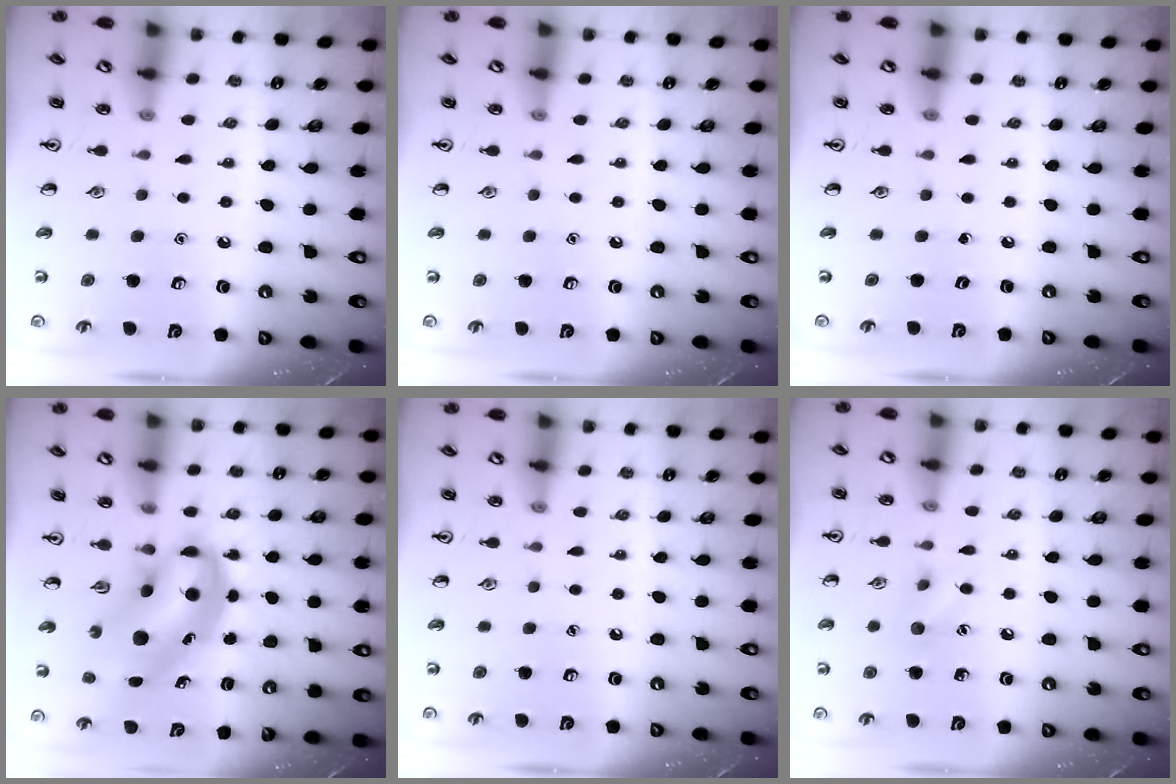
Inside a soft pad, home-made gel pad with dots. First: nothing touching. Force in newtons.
{"total": 0.0}
{"total": 0.0}
{"total": 7.6, "press": 7.3, "slide": 2.0}
{"total": 0.0}
{"total": 6.7, "press": 6.4, "slide": 2.0}